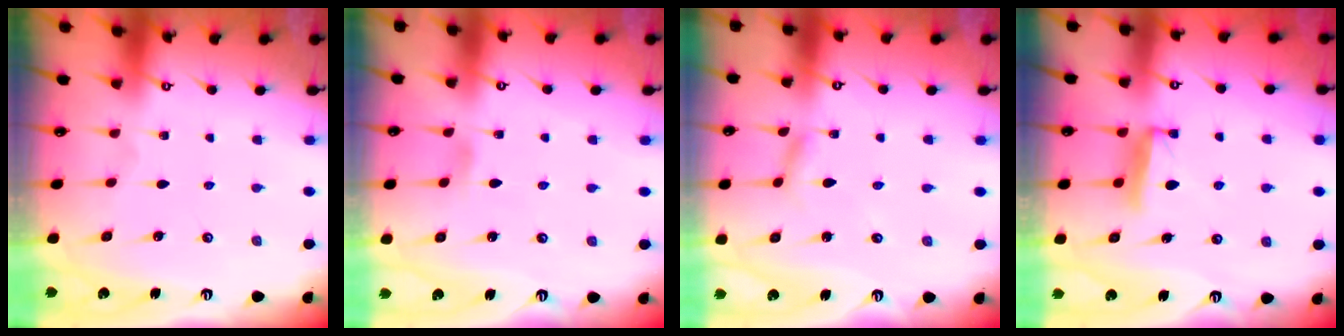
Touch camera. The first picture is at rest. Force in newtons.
{"total": 2.8, "press": 2.7, "slide": 0.5}
{"total": 2.2, "press": 2.2, "slide": 0.3}
{"total": 6.9, "press": 6.9, "slide": 0.7}